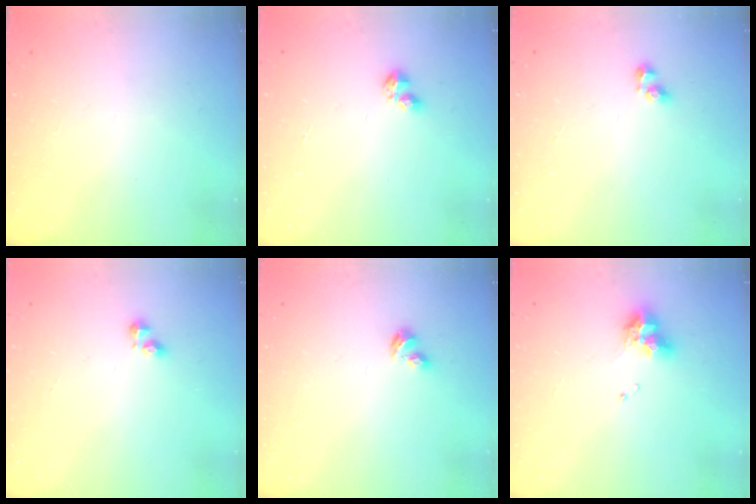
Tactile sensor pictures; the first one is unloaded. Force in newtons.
{"total": 2.8, "press": 2.8, "slide": 0.6}
{"total": 2.6, "press": 2.3, "slide": 1.1}
{"total": 2.9, "press": 2.9, "slide": 0.4}
{"total": 1.9, "press": 1.8, "slide": 0.4}
{"total": 8.2, "press": 8.1, "slide": 1.1}